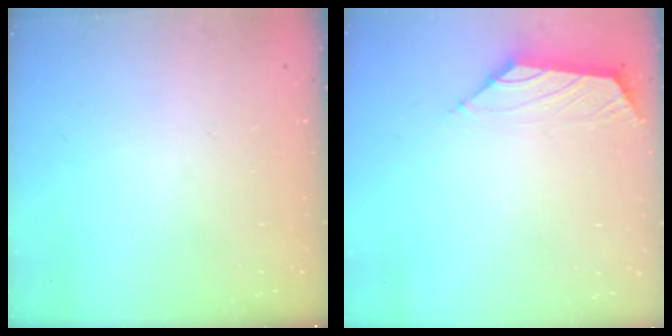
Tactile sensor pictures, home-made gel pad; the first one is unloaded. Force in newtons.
{"total": 1.5, "press": 1.4, "slide": 0.6}